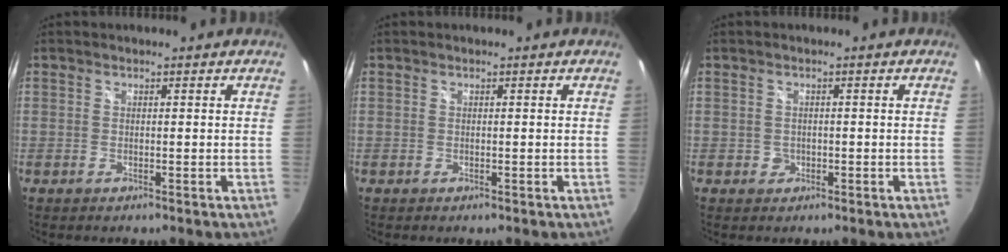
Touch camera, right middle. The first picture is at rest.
{"total": 0.0}
{"total": 1.6, "force": [-0.4, 1.5, 0.3], "torque": [-0.003, -0.002, -0.005]}